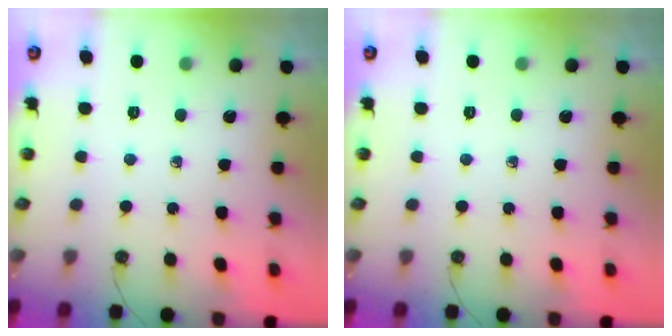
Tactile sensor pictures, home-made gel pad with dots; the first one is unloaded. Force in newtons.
{"total": 0.0}